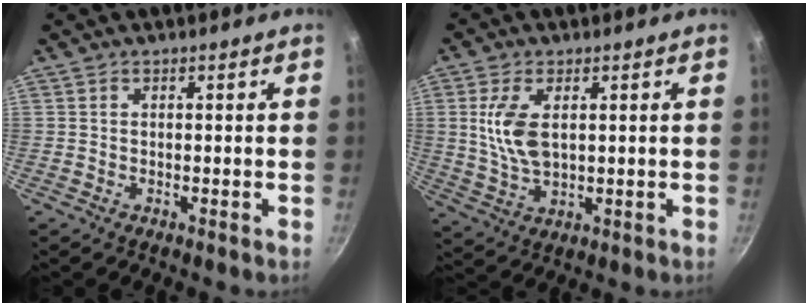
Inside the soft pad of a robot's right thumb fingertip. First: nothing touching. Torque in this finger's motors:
{"motor_torque": [-0.54, 0.87, 0.50, 0.81, 0.04]}